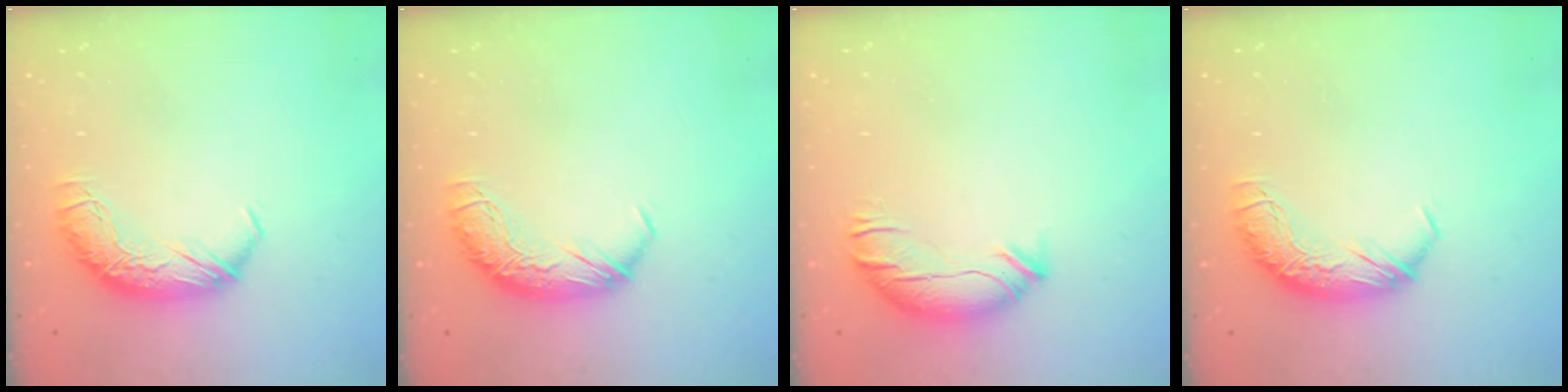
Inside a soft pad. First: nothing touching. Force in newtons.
{"total": 0.0}
{"total": 2.0, "press": 0.6, "slide": 1.9}
{"total": 0.0}